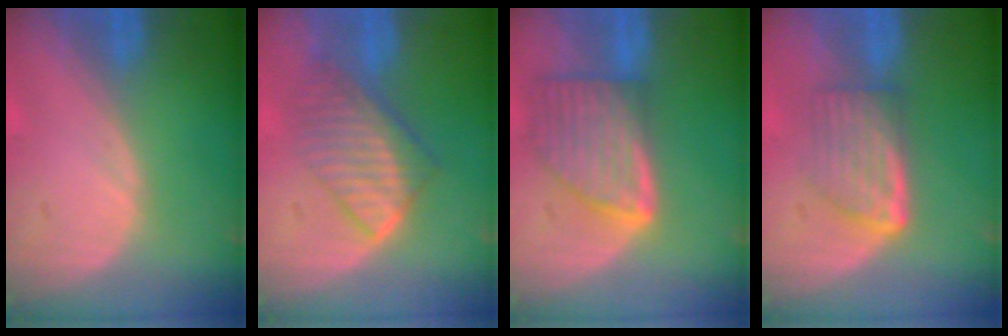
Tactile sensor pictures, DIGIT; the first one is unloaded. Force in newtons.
{"total": 6.6, "press": 6.4, "slide": 1.8}
{"total": 8.0, "press": 7.1, "slide": 3.6}
{"total": 5.8, "press": 5.3, "slide": 2.4}